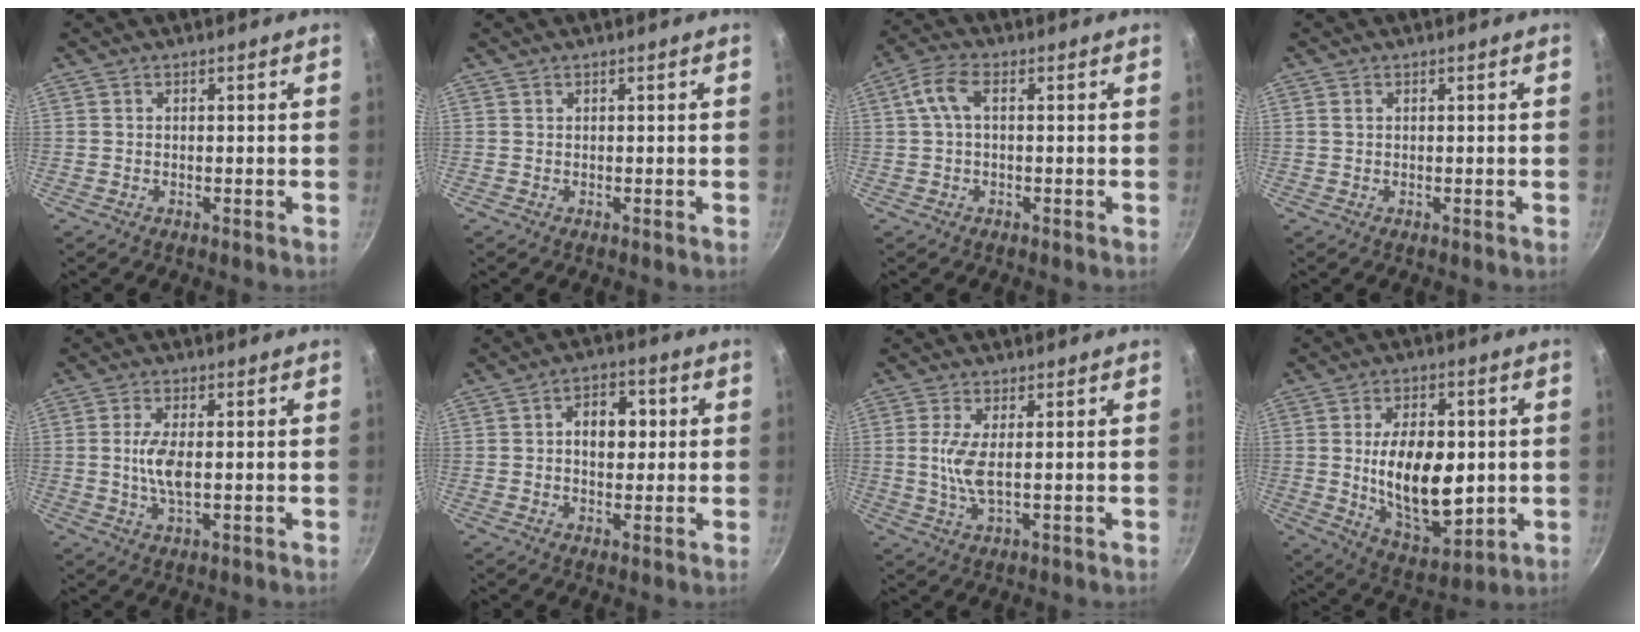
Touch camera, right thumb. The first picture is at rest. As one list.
[{"total": 0.0}, {"total": 5.0, "force": [0.6, 2.7, 4.2], "torque": [-0.093, 0.019, 0.010]}, {"total": 0.8, "force": [0.3, 0.6, 0.5], "torque": [-0.008, 0.001, 0.004]}, {"total": 5.7, "force": [0.1, 2.2, 5.3], "torque": [-0.113, -0.002, -0.001]}, {"total": 7.3, "force": [1.0, 5.0, 5.3], "torque": [-0.046, 0.010, 0.007]}, {"total": 5.2, "force": [0.5, 1.3, 5.0], "torque": [-0.114, -0.005, 0.012]}, {"total": 17.2, "force": [-0.2, 9.7, 14.2], "torque": [-0.201, -0.016, 0.009]}]